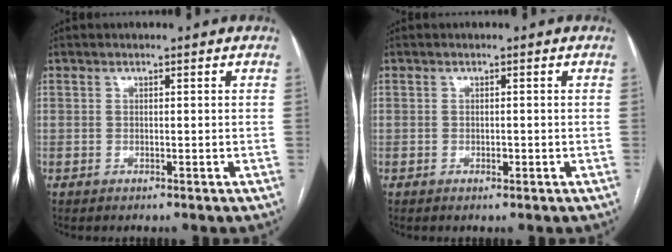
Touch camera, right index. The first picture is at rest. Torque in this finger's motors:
{"motor_torque": [0.38, 0.18, 0.14, 0.02]}